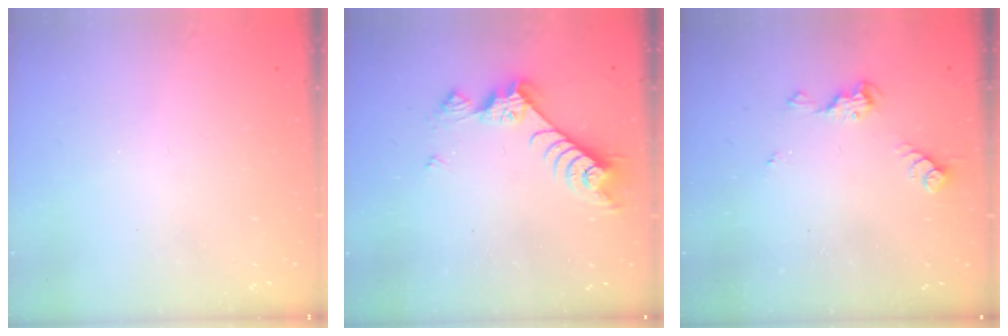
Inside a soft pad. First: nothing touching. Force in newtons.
{"total": 8.4, "press": 8.3, "slide": 0.8}
{"total": 6.3, "press": 6.3, "slide": 0.5}